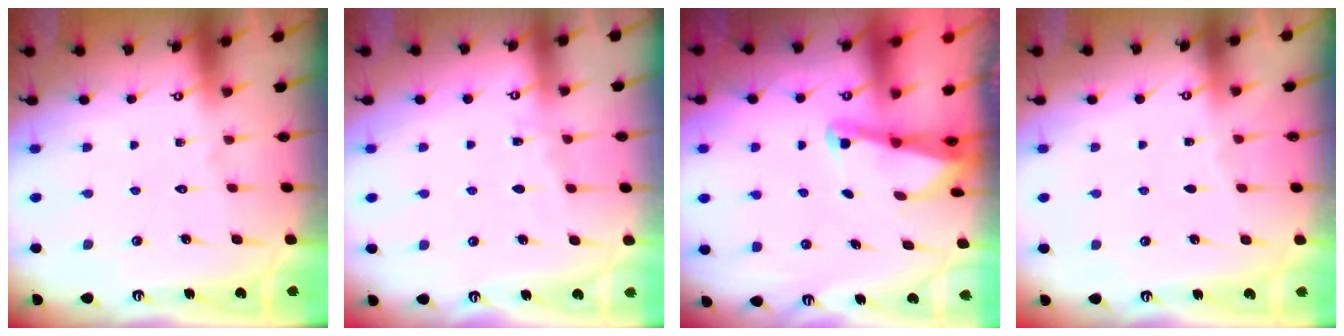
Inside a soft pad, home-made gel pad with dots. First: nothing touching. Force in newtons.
{"total": 2.8, "press": 2.8, "slide": 0.4}
{"total": 1.8, "press": 1.8, "slide": 0.1}
{"total": 2.5, "press": 2.5, "slide": 0.3}